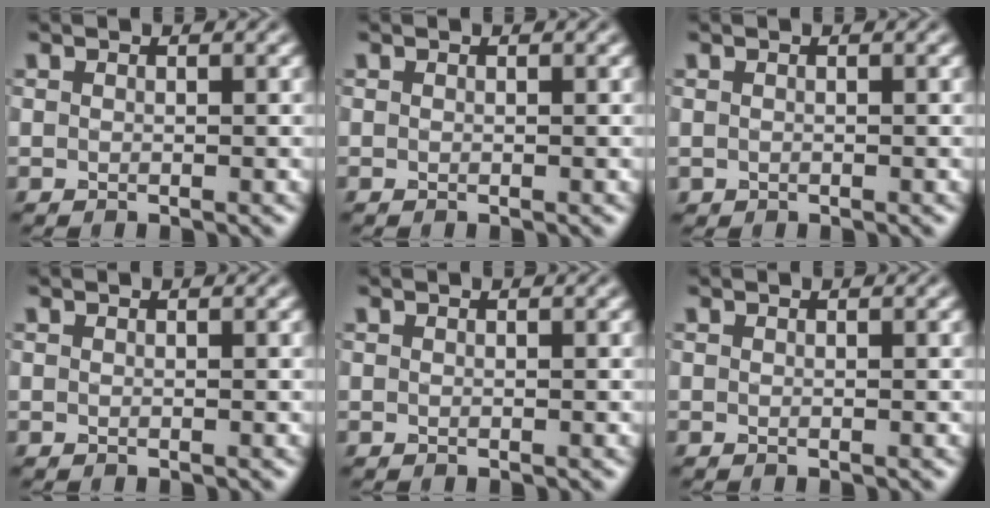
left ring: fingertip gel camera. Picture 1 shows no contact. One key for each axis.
{"total": 0.0}
{"total": 0.0}
{"total": 0.0}
{"total": 0.0}
{"total": 0.0}